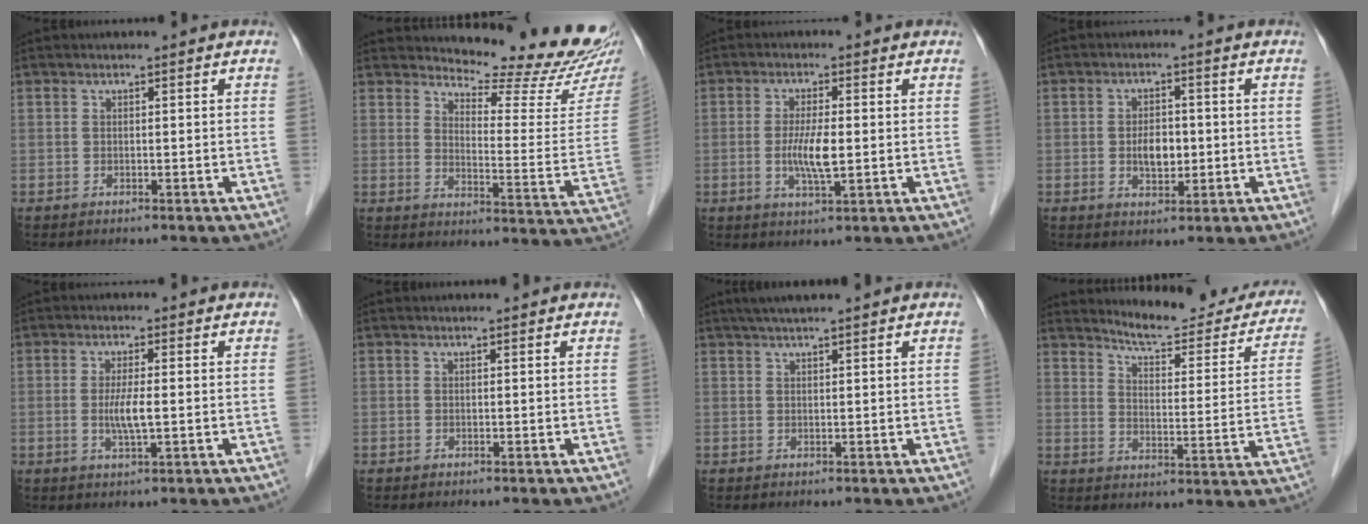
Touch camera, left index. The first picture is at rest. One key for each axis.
{"total": 16.4, "fx": 15.7, "fy": 0.4, "fz": 4.9, "tx": -0.068, "ty": -0.105, "tz": 0.184}
{"total": 5.2, "fx": -0.4, "fy": 0.9, "fz": 5.1, "tx": -0.105, "ty": -0.008, "tz": -0.008}
{"total": 4.3, "fx": -0.4, "fy": 2.4, "fz": 3.6, "tx": -0.062, "ty": 0.003, "tz": -0.003}
{"total": 3.7, "fx": -0.3, "fy": 0.3, "fz": 3.7, "tx": -0.077, "ty": -0.006, "tz": -0.004}
{"total": 1.1, "fx": 1.1, "fy": 0.2, "fz": 0.2, "tx": -0.012, "ty": 0.009, "tz": 0.013}
{"total": 4.7, "fx": 3.9, "fy": -0.3, "fz": 2.7, "tx": -0.041, "ty": 0.029, "tz": 0.065}
{"total": 17.7, "fx": 16.3, "fy": 3.8, "fz": 5.7, "tx": -0.056, "ty": -0.051, "tz": 0.190}